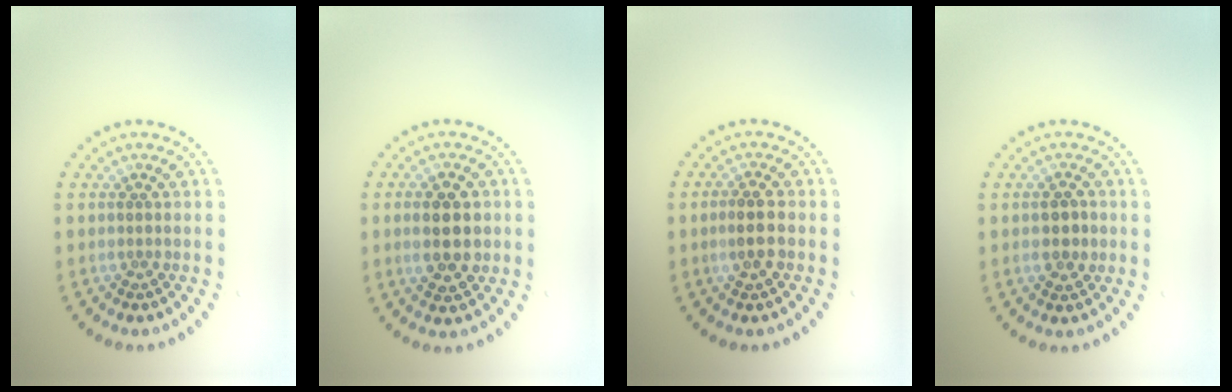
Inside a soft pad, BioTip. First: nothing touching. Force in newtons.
{"total": 4.6, "press": 4.6, "slide": 0.1}
{"total": 2.4, "press": 2.3, "slide": 0.6}
{"total": 1.8, "press": 1.8, "slide": 0.1}